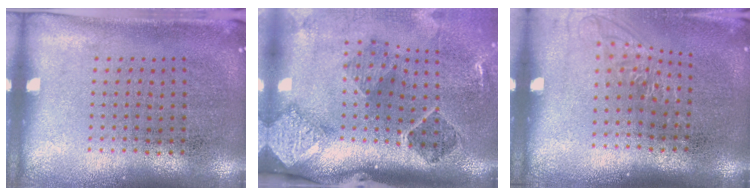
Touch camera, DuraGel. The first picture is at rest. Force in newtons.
{"total": 2.9, "press": 1.8, "slide": 2.2}
{"total": 1.2, "press": 1.0, "slide": 0.7}